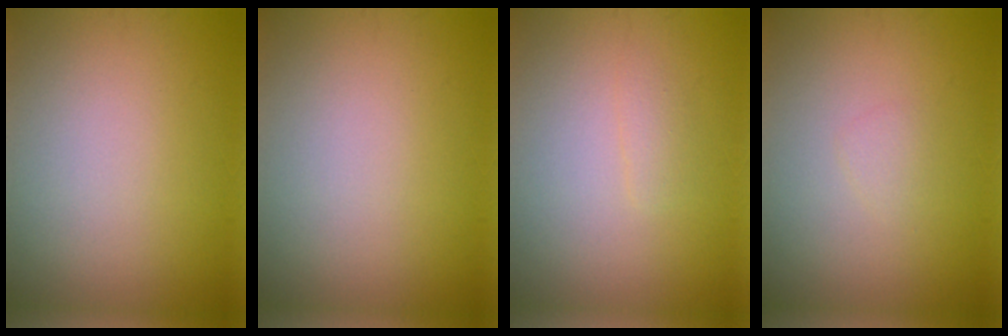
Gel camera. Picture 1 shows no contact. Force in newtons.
{"total": 0.0}
{"total": 0.8, "press": 0.8, "slide": 0.1}
{"total": 0.7, "press": 0.7, "slide": 0.1}